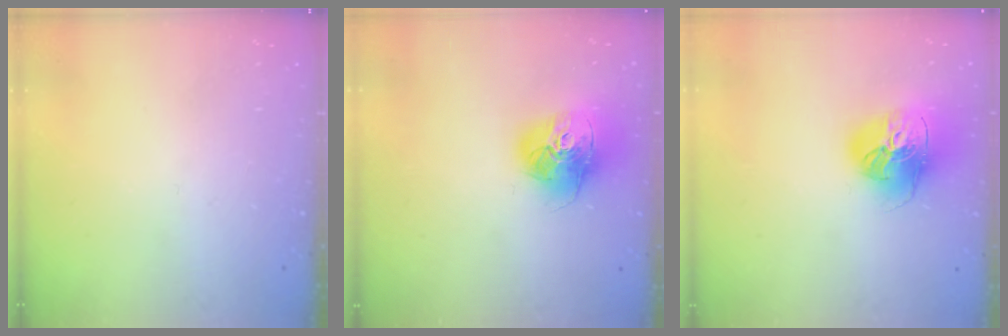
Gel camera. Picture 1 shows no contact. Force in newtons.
{"total": 16.4, "press": 16.4, "slide": 1.7}
{"total": 19.5, "press": 19.4, "slide": 2.2}